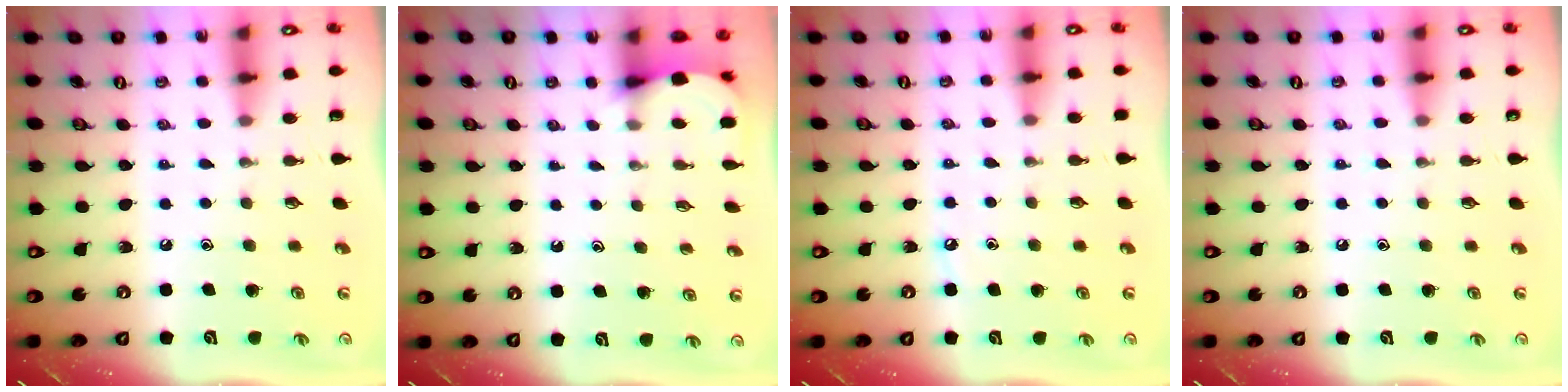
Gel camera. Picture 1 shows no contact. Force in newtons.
{"total": 2.5, "press": 2.5, "slide": 0.2}
{"total": 3.2, "press": 3.2, "slide": 0.4}
{"total": 4.8, "press": 4.8, "slide": 0.7}